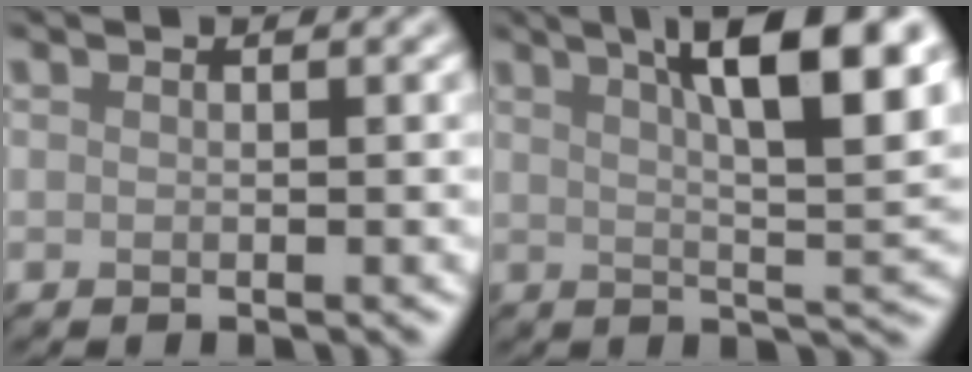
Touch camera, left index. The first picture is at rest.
{"total": 11.8, "force": [4.9, 3.3, 10.2], "torque": [-0.112, 0.018, 0.062]}